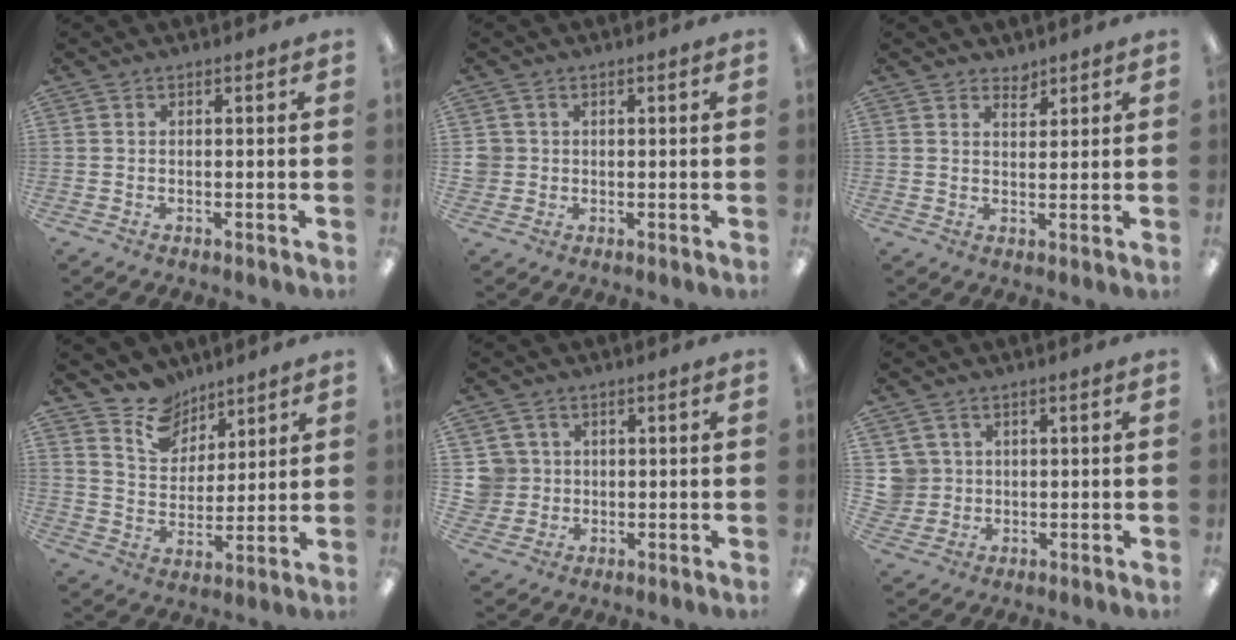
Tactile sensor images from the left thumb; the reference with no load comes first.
{"total": 3.0, "force": [0.5, 2.9, 0.2], "torque": [-0.003, 0.002, 0.007]}
{"total": 2.7, "force": [2.4, 1.0, 0.2], "torque": [0.009, -0.020, 0.043]}
{"total": 10.2, "force": [8.2, 5.9, 1.4], "torque": [-0.037, -0.055, 0.157]}
{"total": 5.8, "force": [1.3, 5.6, 0.4], "torque": [-0.029, 0.006, 0.027]}
{"total": 5.0, "force": [1.4, 4.8, 0.2], "torque": [-0.015, 0.007, 0.029]}